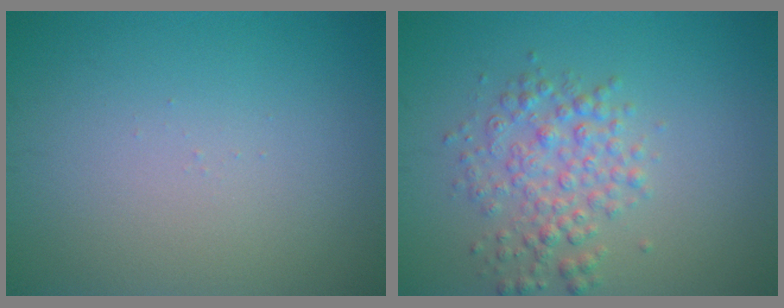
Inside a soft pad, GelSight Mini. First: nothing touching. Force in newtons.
{"total": 3.4, "press": 3.4, "slide": 0.0}